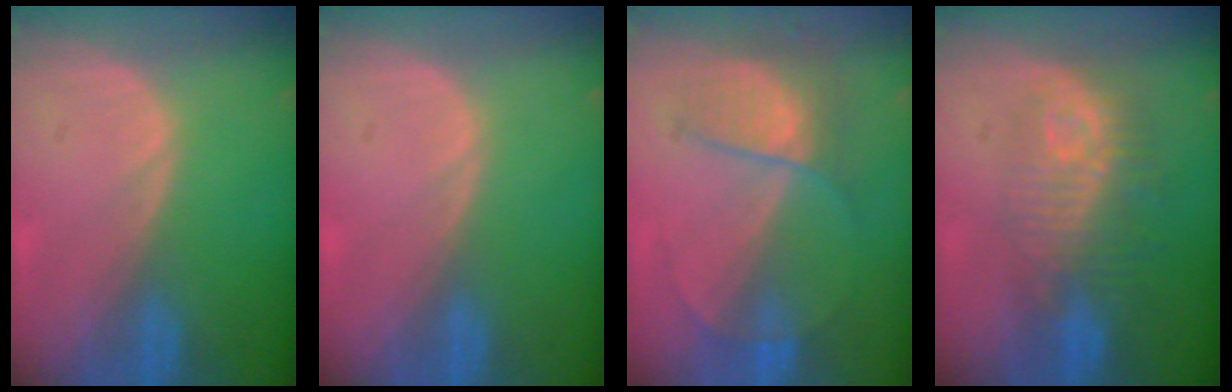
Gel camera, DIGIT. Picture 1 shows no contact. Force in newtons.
{"total": 0.0}
{"total": 7.3, "press": 6.2, "slide": 3.8}
{"total": 9.6, "press": 8.6, "slide": 4.4}